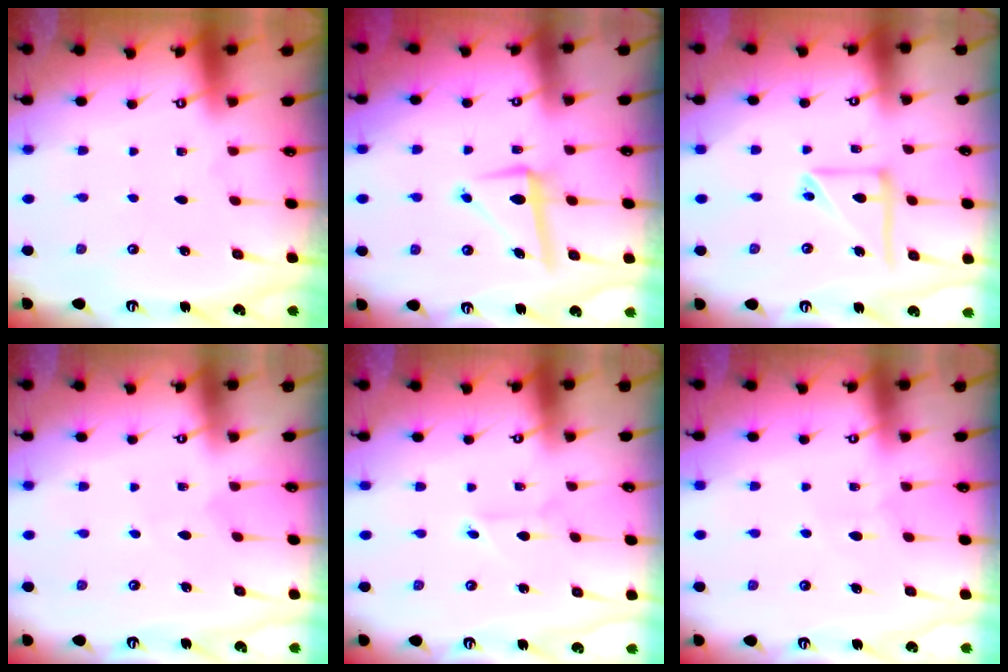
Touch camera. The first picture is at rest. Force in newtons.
{"total": 8.0, "press": 7.9, "slide": 1.4}
{"total": 11.6, "press": 11.6, "slide": 1.2}
{"total": 3.1, "press": 3.1, "slide": 0.4}
{"total": 2.5, "press": 2.4, "slide": 0.2}
{"total": 7.1, "press": 7.0, "slide": 0.8}